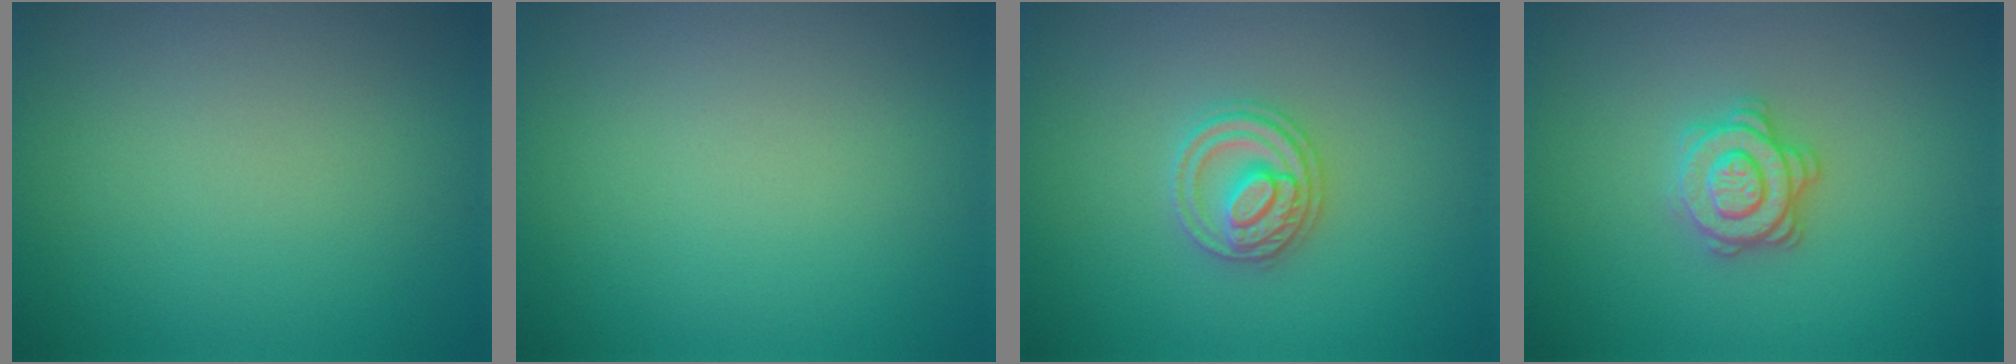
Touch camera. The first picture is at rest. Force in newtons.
{"total": 0.0}
{"total": 2.8, "press": 2.7, "slide": 0.5}
{"total": 3.1, "press": 2.9, "slide": 0.9}